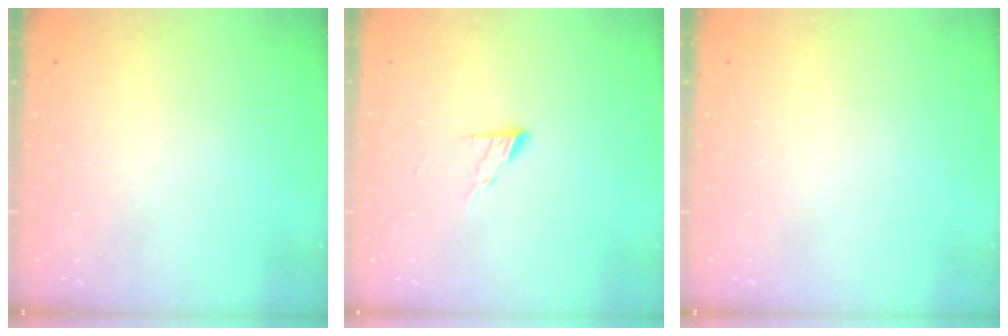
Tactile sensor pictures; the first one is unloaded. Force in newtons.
{"total": 7.9, "press": 7.9, "slide": 0.7}
{"total": 0.0}